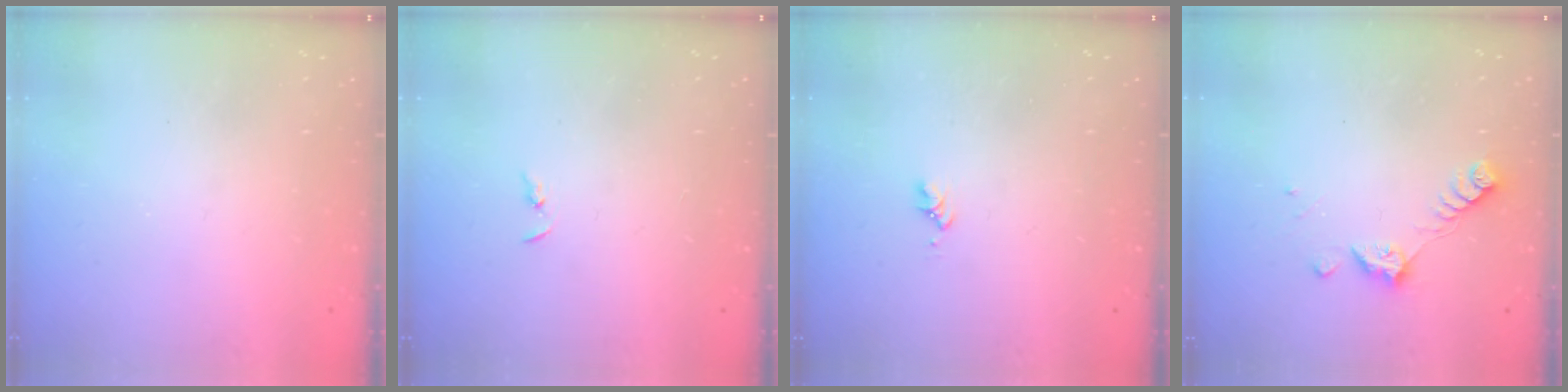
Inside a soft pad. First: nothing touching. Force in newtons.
{"total": 2.1, "press": 2.1, "slide": 0.3}
{"total": 1.7, "press": 1.7, "slide": 0.3}
{"total": 6.4, "press": 6.3, "slide": 1.1}